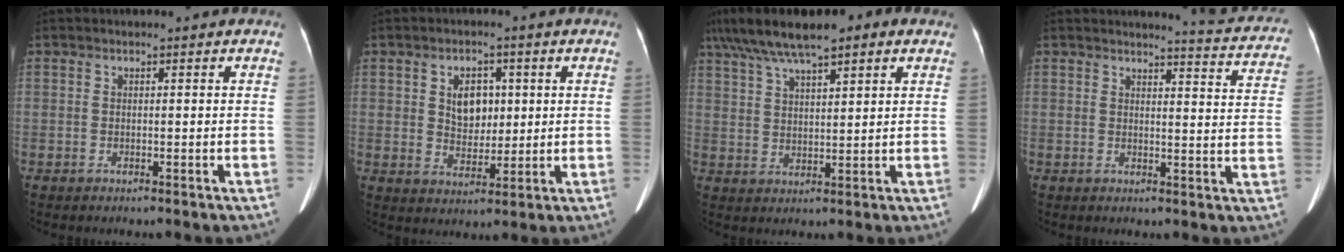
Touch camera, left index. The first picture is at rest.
{"total": 5.5, "force": [1.2, 3.8, 3.8], "torque": [-0.067, 0.004, 0.029]}
{"total": 14.5, "force": [9.8, 3.5, 10.2], "torque": [-0.196, 0.046, 0.163]}
{"total": 10.7, "force": [10.6, -0.1, 1.5], "torque": [-0.009, -0.067, 0.096]}